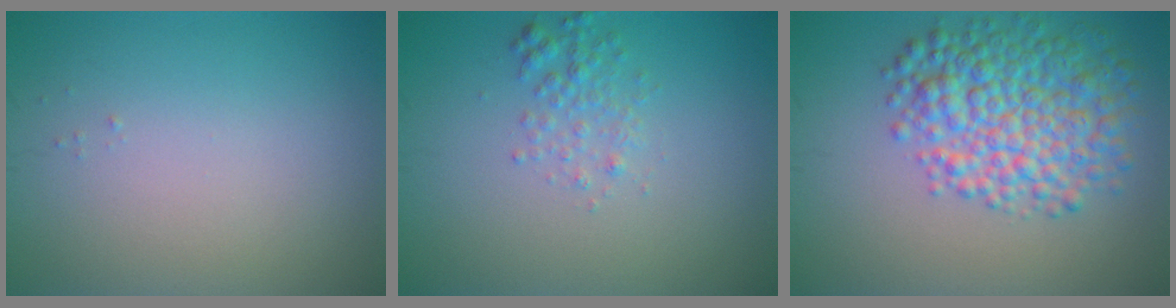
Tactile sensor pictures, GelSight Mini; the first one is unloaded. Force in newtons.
{"total": 1.8, "press": 1.8, "slide": 0.1}
{"total": 7.1, "press": 7.1, "slide": 0.1}